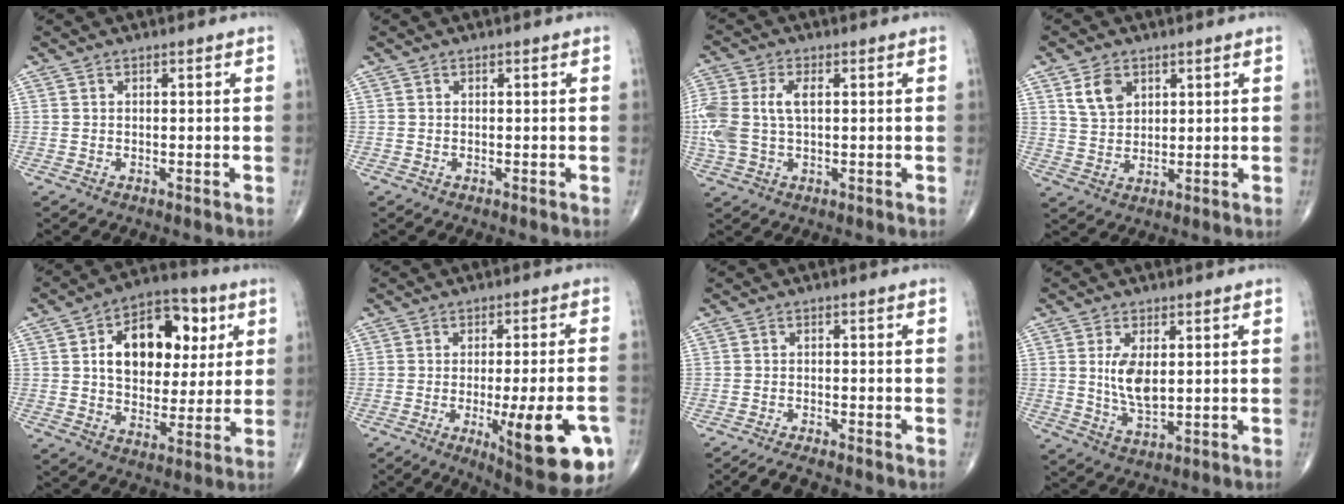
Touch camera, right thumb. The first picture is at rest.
{"total": 0.0}
{"total": 10.6, "force": [1.1, 6.1, 8.6], "torque": [-0.226, 0.016, 0.024]}
{"total": 5.8, "force": [2.8, 4.0, 3.2], "torque": [-0.044, -0.015, 0.057]}
{"total": 17.4, "force": [4.6, 11.4, 12.3], "torque": [-0.144, 0.004, 0.070]}
{"total": 17.5, "force": [-5.9, 4.1, 15.9], "torque": [-0.182, 0.002, -0.067]}
{"total": 3.8, "force": [-3.3, 0.5, 1.9], "torque": [-0.037, 0.003, -0.052]}
{"total": 6.7, "force": [1.1, 3.1, 5.8], "torque": [-0.107, -0.015, 0.026]}